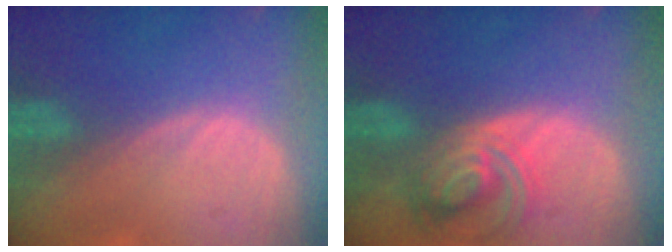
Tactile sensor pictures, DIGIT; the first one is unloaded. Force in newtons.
{"total": 7.5, "press": 6.7, "slide": 3.5}